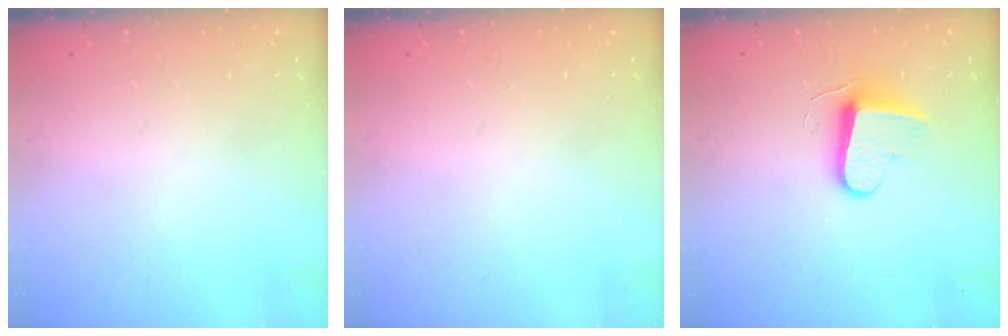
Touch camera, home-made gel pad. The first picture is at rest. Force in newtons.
{"total": 0.0}
{"total": 8.7, "press": 8.7, "slide": 0.5}